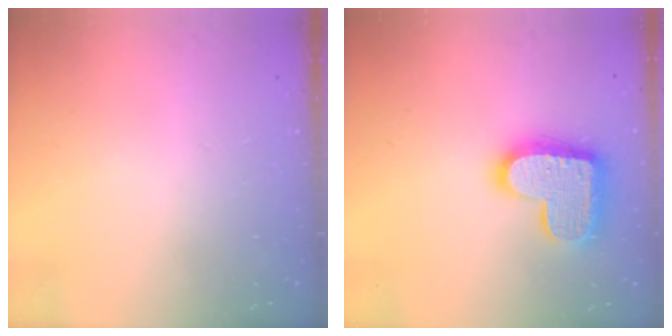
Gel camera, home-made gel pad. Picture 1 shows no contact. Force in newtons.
{"total": 20.1, "press": 20.1, "slide": 1.3}